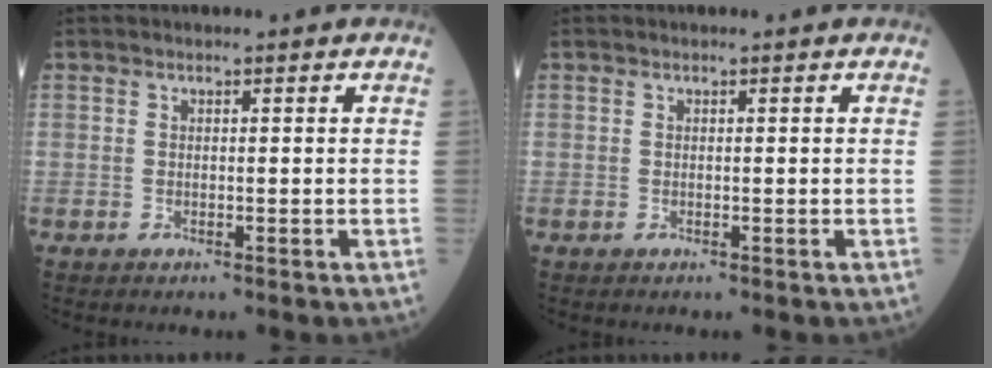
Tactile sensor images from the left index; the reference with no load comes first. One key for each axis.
{"total": 0.0}